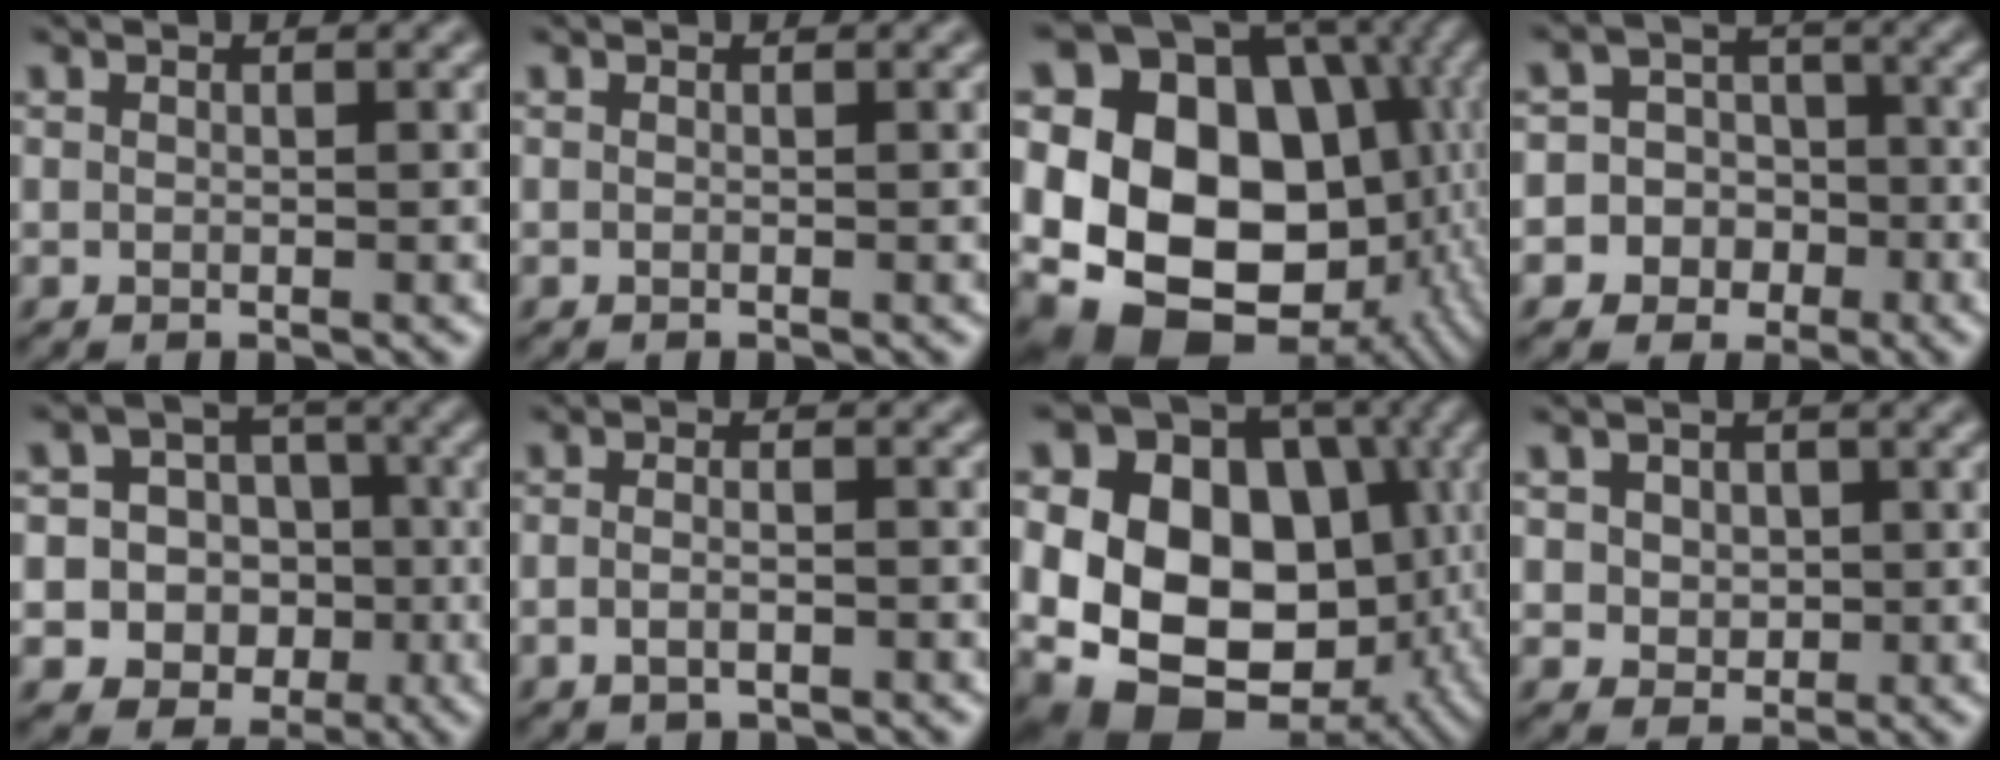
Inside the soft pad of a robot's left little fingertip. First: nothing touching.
{"total": 0.0}
{"total": 20.5, "force": [-1.8, 16.2, 12.5], "torque": [-0.220, -0.005, -0.013]}
{"total": 9.7, "force": [-3.8, 8.9, 1.1], "torque": [-0.042, 0.004, -0.082]}
{"total": 12.4, "force": [-3.9, 11.4, 3.2], "torque": [-0.076, 0.012, -0.071]}
{"total": 2.2, "force": [-1.1, 0.9, 1.6], "torque": [-0.020, 0.002, -0.024]}
{"total": 18.5, "force": [-1.6, 14.7, 11.0], "torque": [-0.169, -0.002, -0.022]}
{"total": 3.4, "force": [0.6, 2.9, 1.6], "torque": [-0.029, 0.009, 0.004]}